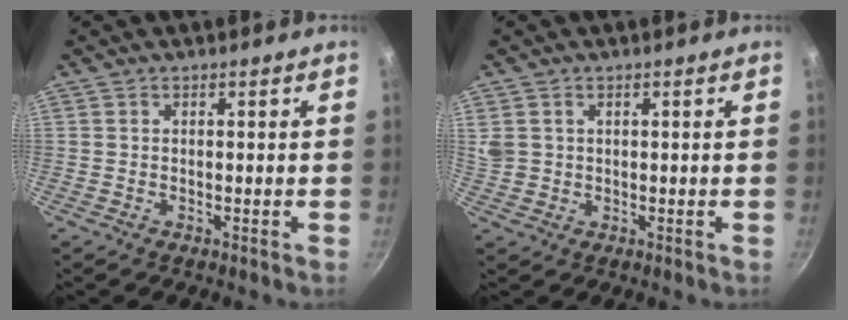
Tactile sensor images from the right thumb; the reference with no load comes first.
{"total": 3.7, "force": [1.3, 3.1, 1.6], "torque": [-0.021, 0.001, 0.030]}